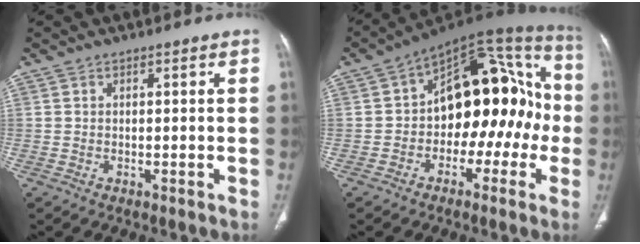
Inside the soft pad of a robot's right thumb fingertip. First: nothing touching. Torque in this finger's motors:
{"motor_torque": [1.18, 1.21, 0.17, -0.02, 0.31]}